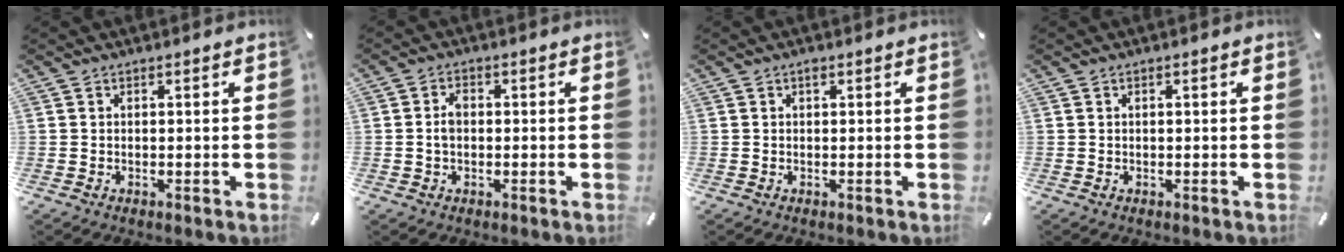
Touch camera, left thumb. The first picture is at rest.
{"total": 2.8, "force": [-0.1, 1.8, 2.1], "torque": [-0.041, 0.006, -0.003]}
{"total": 1.0, "force": [0.4, 0.5, 0.7], "torque": [-0.015, 0.005, 0.005]}
{"total": 0.7, "force": [0.0, 0.2, 0.6], "torque": [-0.011, 0.001, 0.000]}